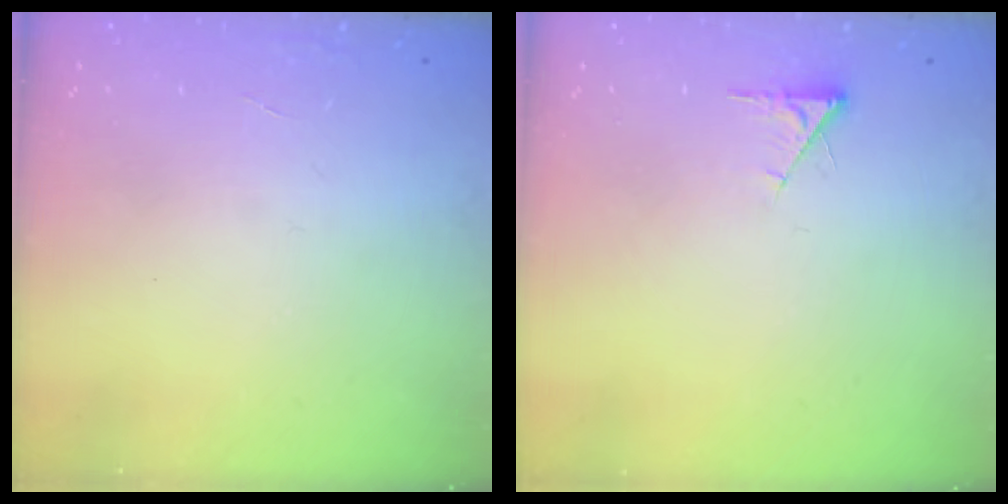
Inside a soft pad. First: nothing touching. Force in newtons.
{"total": 2.4, "press": 2.4, "slide": 0.4}